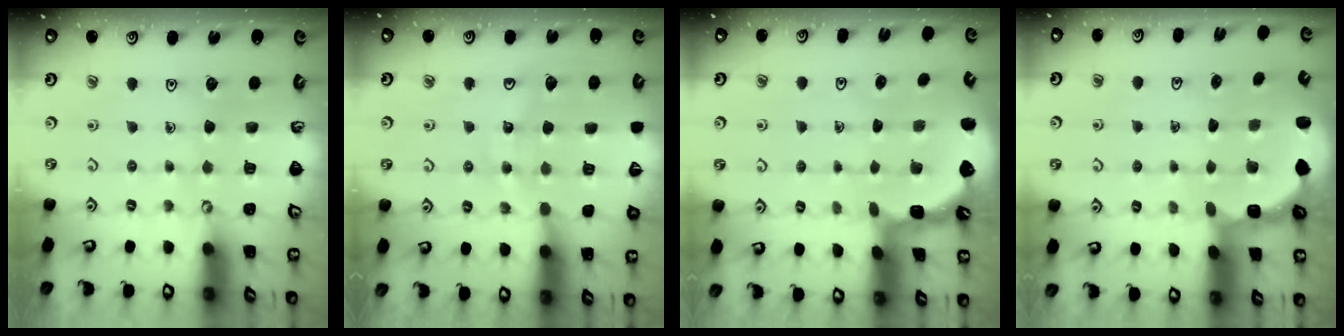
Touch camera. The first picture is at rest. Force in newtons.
{"total": 9.6, "press": 9.5, "slide": 1.3}
{"total": 2.0, "press": 2.0, "slide": 0.2}
{"total": 2.8, "press": 2.4, "slide": 1.4}